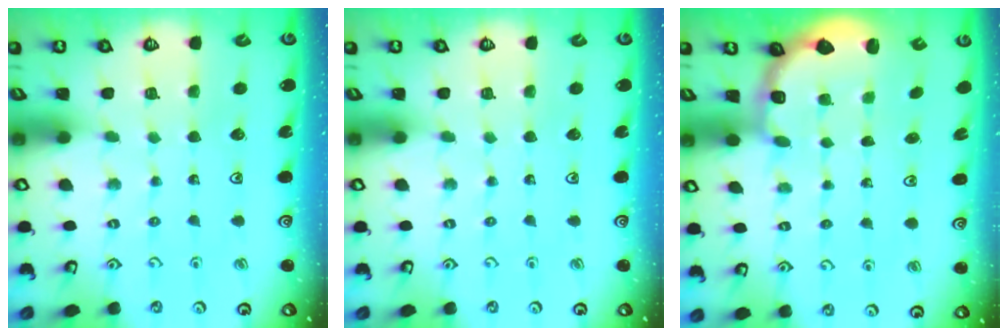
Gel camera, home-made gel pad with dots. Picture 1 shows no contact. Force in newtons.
{"total": 0.0}
{"total": 2.6, "press": 2.1, "slide": 1.5}